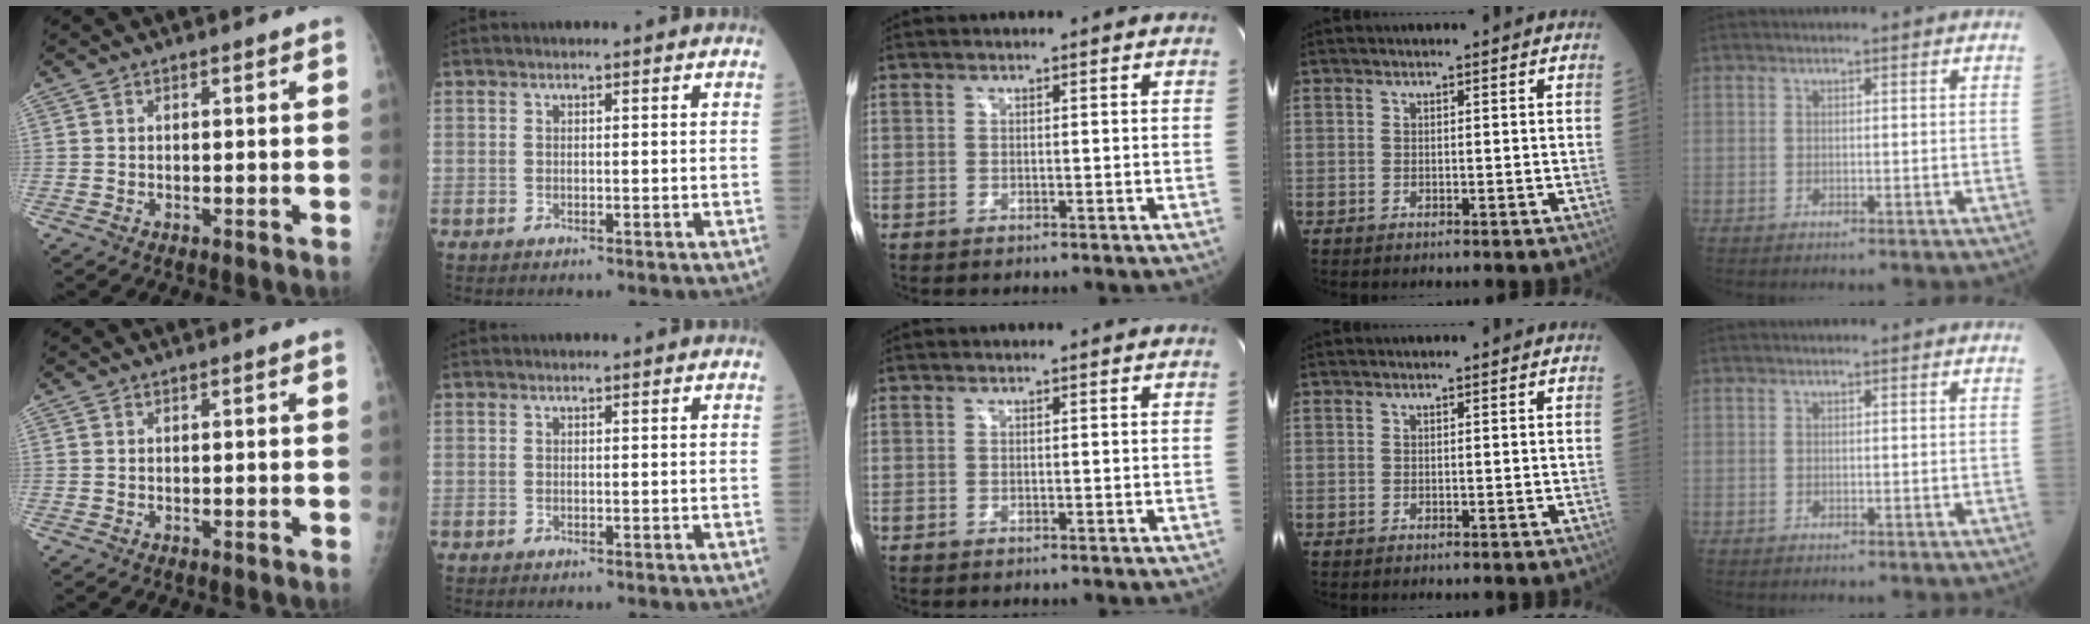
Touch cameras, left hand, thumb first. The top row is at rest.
{}